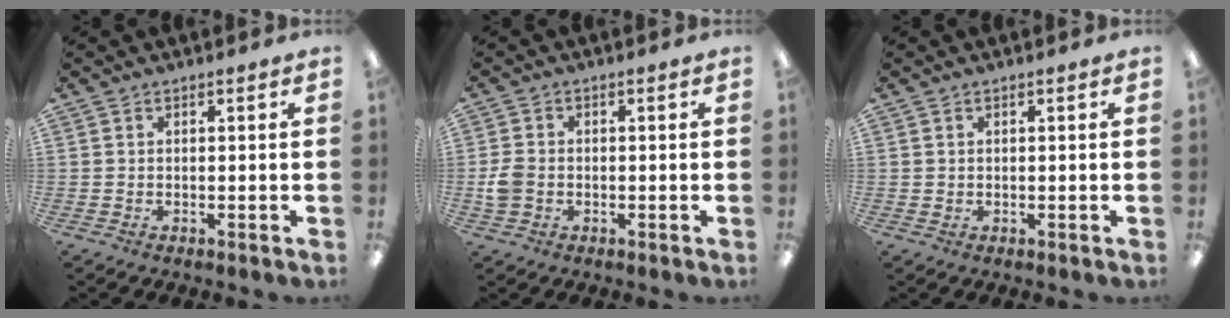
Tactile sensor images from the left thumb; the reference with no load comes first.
{"total": 4.1, "force": [-0.8, 3.2, 2.4], "torque": [-0.046, 0.006, -0.014]}
{"total": 0.5, "force": [0.3, 0.4, 0.2], "torque": [-0.004, 0.003, 0.005]}